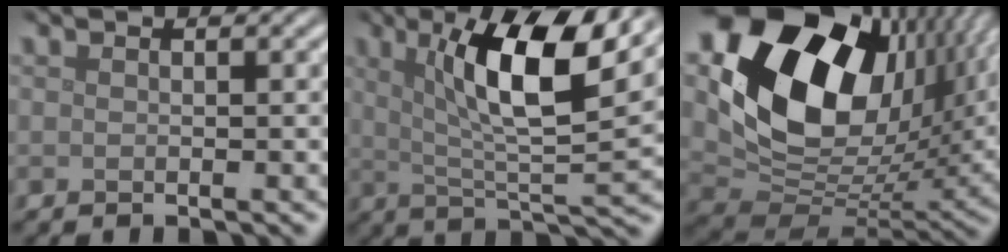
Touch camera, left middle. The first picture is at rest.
{"total": 9.1, "force": [3.6, 2.1, 8.1], "torque": [-0.125, -0.007, 0.062]}
{"total": 18.3, "force": [6.5, 12.2, 11.9], "torque": [-0.235, 0.014, 0.119]}